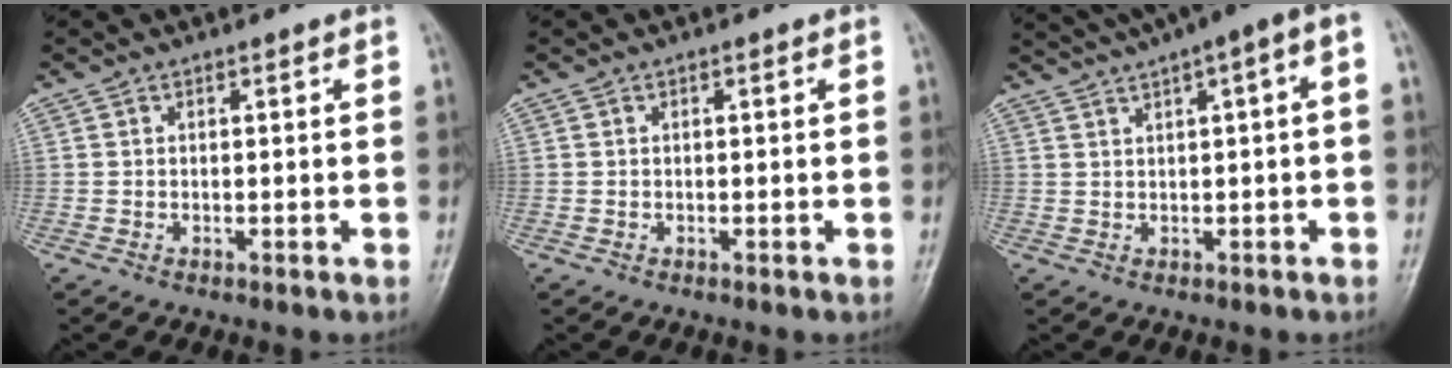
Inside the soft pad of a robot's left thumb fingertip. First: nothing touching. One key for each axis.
{"total": 0.0}
{"total": 10.3, "fx": 4.1, "fy": 2.4, "fz": 9.1, "tx": -0.139, "ty": 0.038, "tz": 0.056}